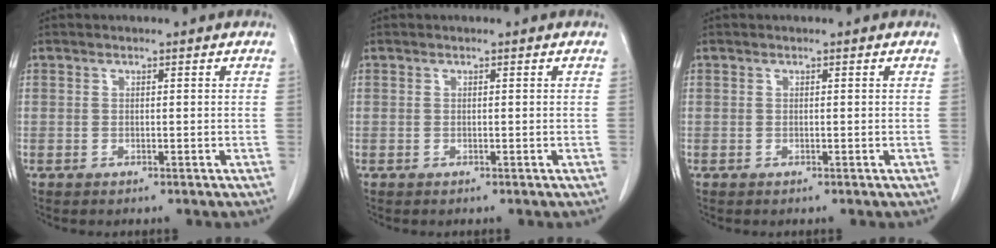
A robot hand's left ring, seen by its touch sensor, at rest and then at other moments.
{"total": 0.0}
{"total": 0.0}